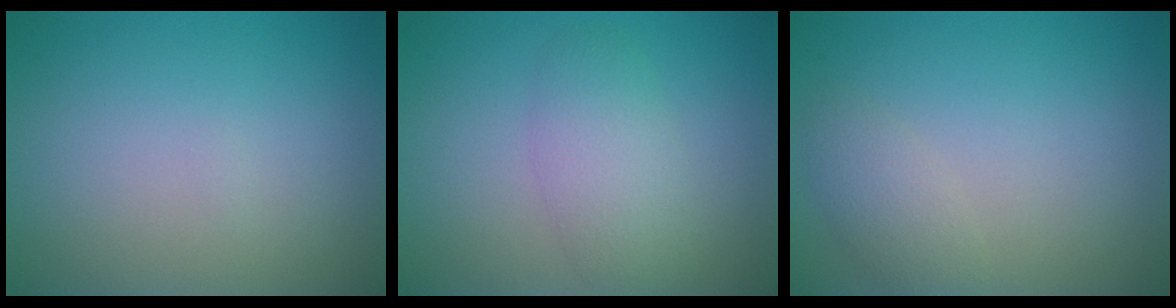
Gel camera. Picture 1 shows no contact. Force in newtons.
{"total": 3.2, "press": 3.2, "slide": 0.1}
{"total": 1.9, "press": 1.9, "slide": 0.2}